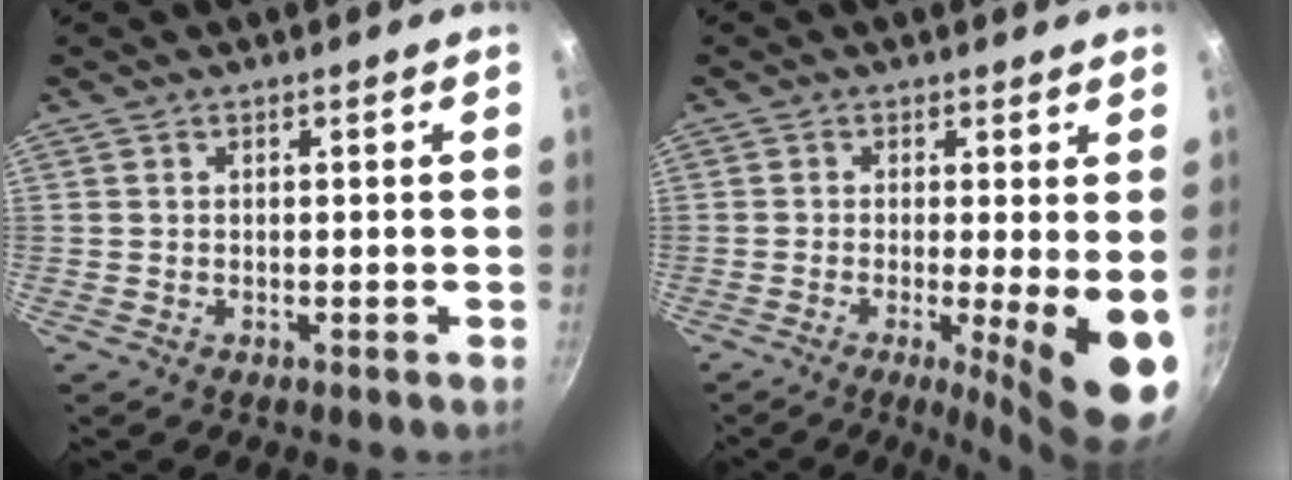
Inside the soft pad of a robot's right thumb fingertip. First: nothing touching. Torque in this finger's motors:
{"motor_torque": [0.09, 1.27, 0.03, -0.23, 0.26]}